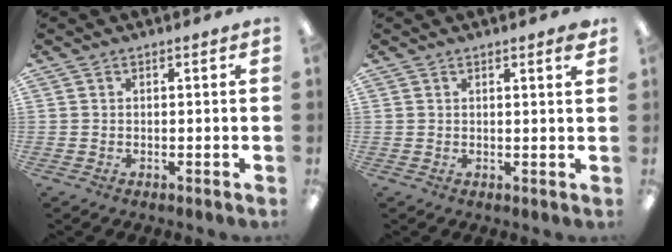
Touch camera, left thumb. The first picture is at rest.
{"total": 1.7, "force": [1.4, 0.1, 1.0], "torque": [-0.006, -0.006, 0.021]}